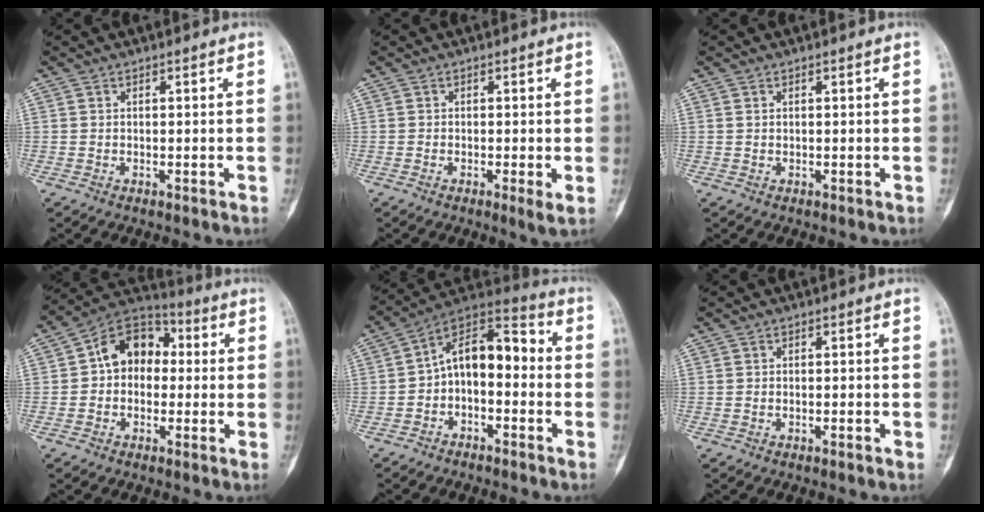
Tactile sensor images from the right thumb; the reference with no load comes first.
{"total": 2.1, "force": [-0.4, 0.2, 2.0], "torque": [-0.036, -0.008, -0.013]}
{"total": 0.0}
{"total": 11.3, "force": [0.7, 8.6, 7.3], "torque": [-0.076, 0.037, -0.006]}
{"total": 12.1, "force": [-1.6, 7.2, 9.5], "torque": [-0.124, 0.061, -0.042]}
{"total": 0.9, "force": [-0.5, 0.2, 0.7], "torque": [-0.011, 0.002, -0.007]}